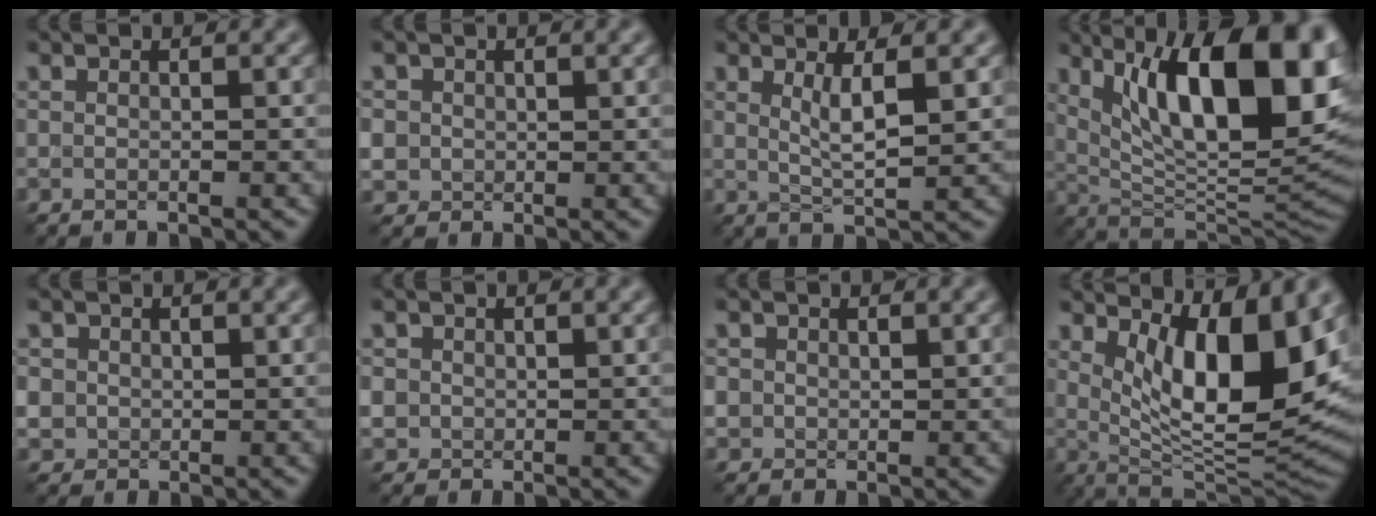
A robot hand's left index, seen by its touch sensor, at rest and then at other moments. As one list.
[{"total": 2.7, "force": [0.5, 2.6, 0.8], "torque": [-0.026, 0.005, 0.014]}, {"total": 3.0, "force": [1.1, 0.7, 2.7], "torque": [-0.044, -0.007, 0.022]}, {"total": 16.1, "force": [5.6, 5.9, 13.9], "torque": [-0.178, 0.006, 0.086]}, {"total": 2.3, "force": [0.5, 2.1, 0.5], "torque": [-0.020, -0.003, 0.017]}, {"total": 2.3, "force": [0.4, 2.2, 0.6], "torque": [-0.018, 0.001, 0.012]}, {"total": 1.7, "force": [0.5, 1.6, 0.4], "torque": [-0.010, -0.004, 0.013]}, {"total": 10.8, "force": [3.3, 3.8, 9.6], "torque": [-0.142, -0.021, 0.062]}]